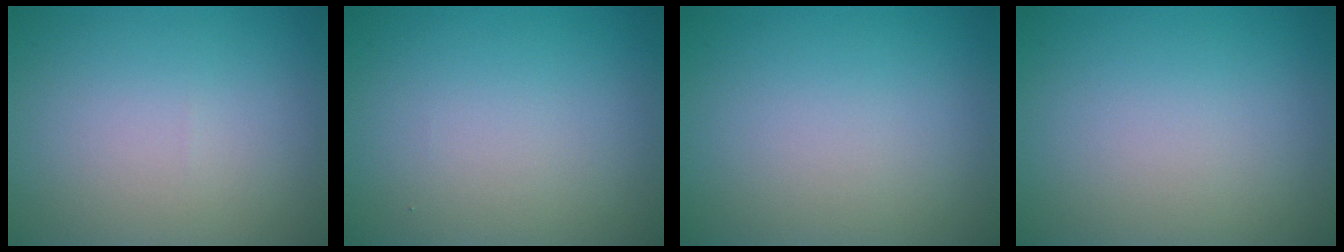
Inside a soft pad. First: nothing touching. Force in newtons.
{"total": 0.0}
{"total": 0.0}
{"total": 0.0}